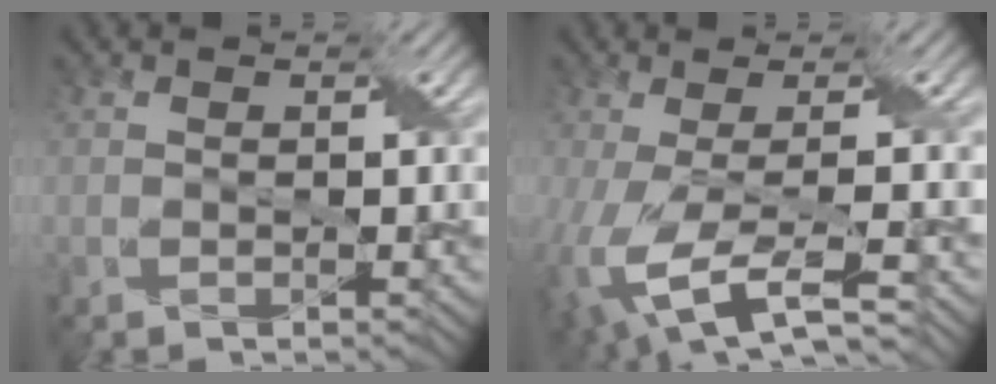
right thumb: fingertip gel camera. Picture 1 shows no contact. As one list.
[{"total": 10.6, "force": [-3.9, 3.6, 9.1], "torque": [-0.187, -0.026, -0.055]}]